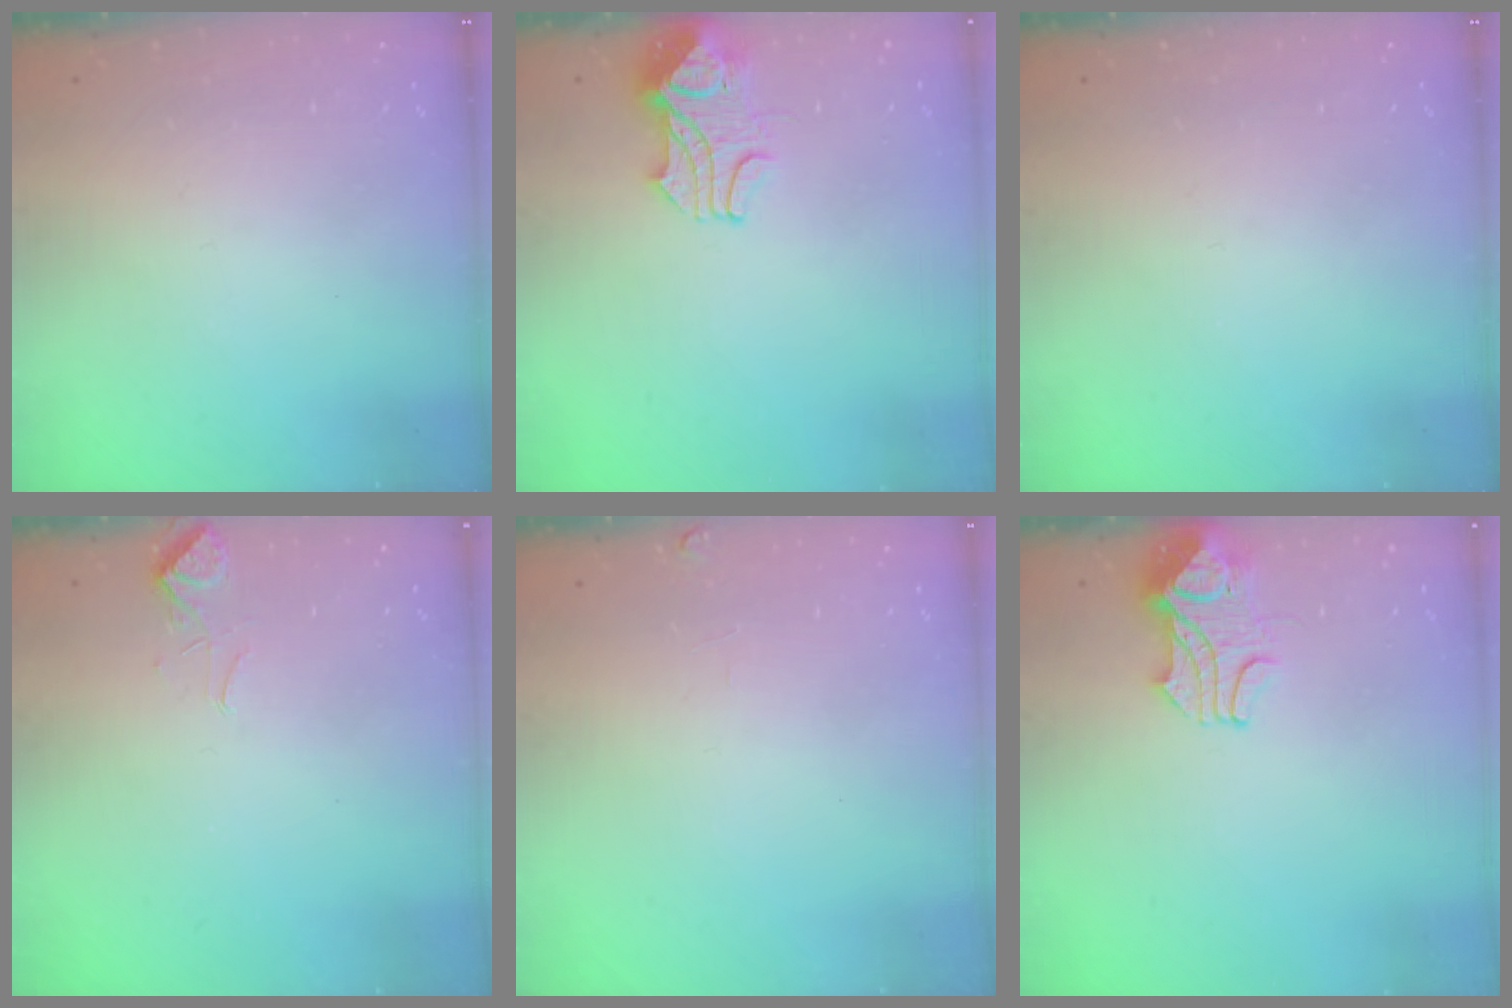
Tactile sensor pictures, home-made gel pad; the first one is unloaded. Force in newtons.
{"total": 2.3, "press": 2.2, "slide": 0.8}
{"total": 0.0}
{"total": 2.2, "press": 2.1, "slide": 0.7}
{"total": 1.3, "press": 1.2, "slide": 0.5}
{"total": 2.3, "press": 2.2, "slide": 0.8}